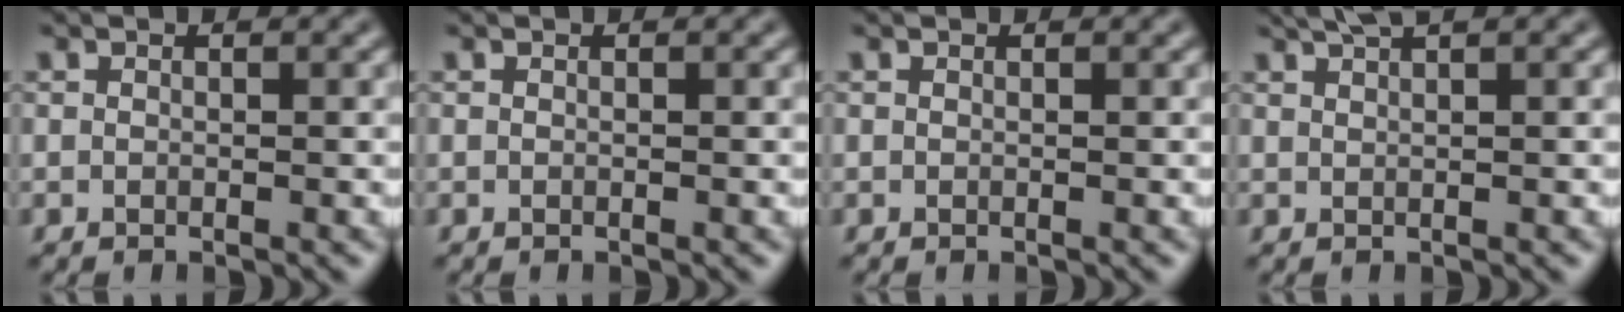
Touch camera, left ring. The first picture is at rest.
{"total": 0.0}
{"total": 0.0}
{"total": 2.2, "force": [1.7, 0.4, 1.4], "torque": [-0.015, 0.005, 0.026]}